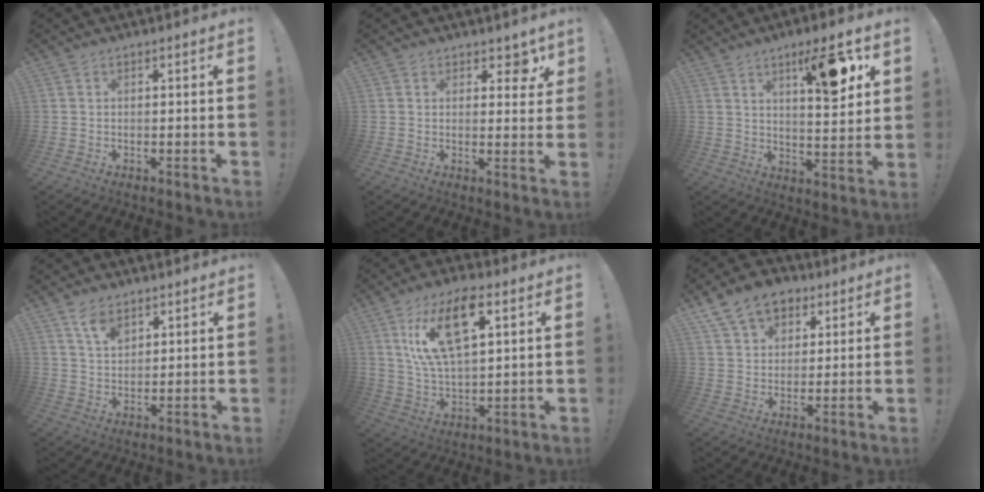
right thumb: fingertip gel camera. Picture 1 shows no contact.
{"total": 4.3, "force": [3.0, 2.7, 1.3], "torque": [0.002, -0.023, 0.053]}
{"total": 13.4, "force": [6.6, 3.7, 11.1], "torque": [-0.139, -0.035, 0.097]}
{"total": 6.5, "force": [4.6, 3.2, 3.4], "torque": [-0.065, -0.022, 0.085]}
{"total": 16.4, "force": [7.5, 7.3, 12.6], "torque": [-0.245, -0.008, 0.128]}
{"total": 12.3, "force": [7.2, 8.6, 5.0], "torque": [-0.079, -0.033, 0.140]}